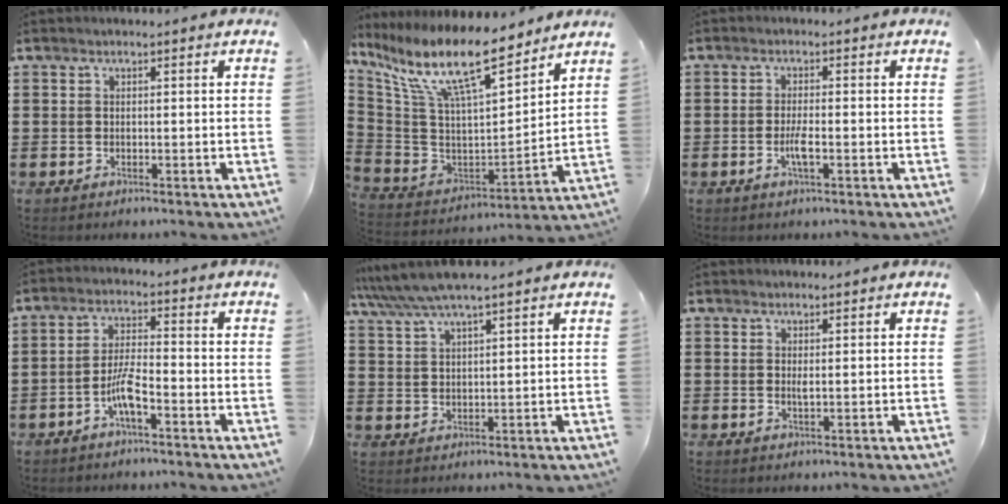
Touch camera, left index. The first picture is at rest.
{"total": 14.1, "force": [9.9, 2.9, 9.6], "torque": [-0.213, -0.062, 0.167]}
{"total": 3.0, "force": [-1.0, 0.5, 2.8], "torque": [-0.064, -0.005, -0.022]}
{"total": 5.4, "force": [-2.9, 1.1, 4.4], "torque": [-0.101, -0.001, -0.059]}
{"total": 5.2, "force": [4.3, 0.2, 3.0], "torque": [-0.069, -0.009, 0.076]}
{"total": 1.0, "force": [0.1, 0.2, 1.0], "torque": [-0.020, -0.001, 0.003]}